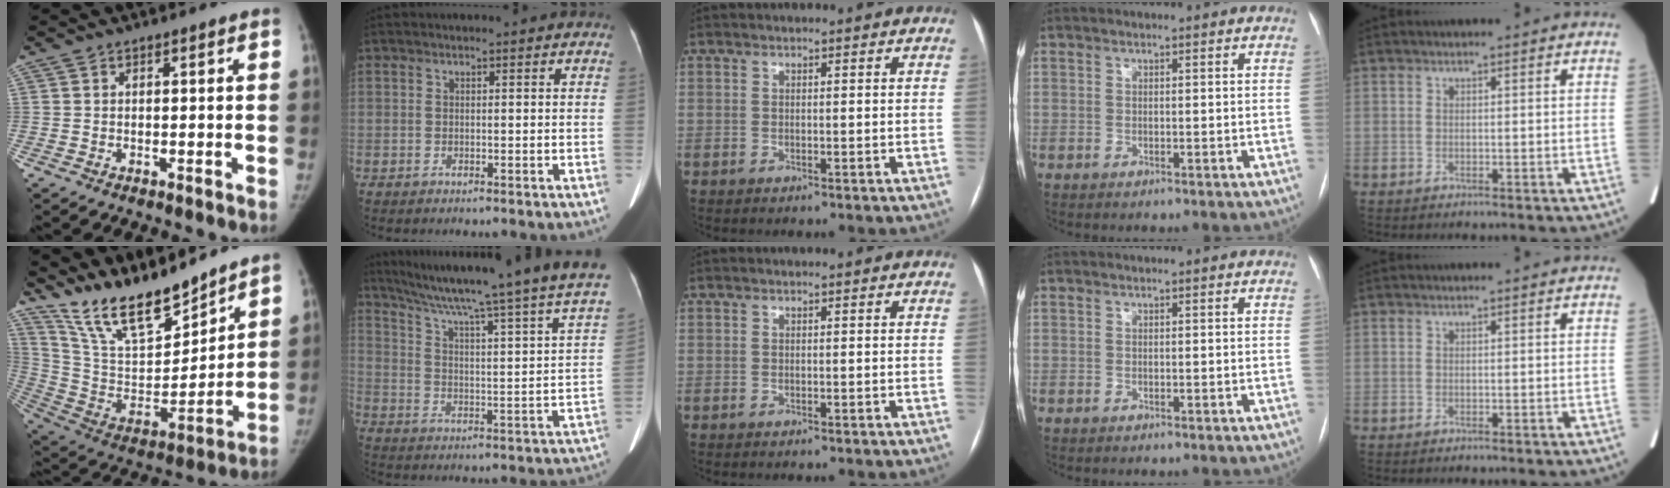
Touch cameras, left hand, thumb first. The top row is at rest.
{"thumb": {"total": 18.9, "force": [16.5, 4.8, 7.9], "torque": [-0.108, -0.100, 0.309]}, "index": {"total": 29.8, "force": [24.4, 0.1, 17.1], "torque": [-0.272, -0.053, 0.320]}}